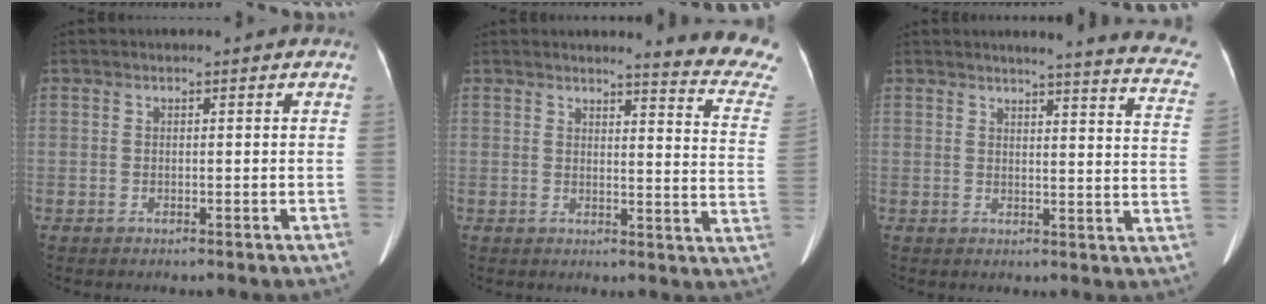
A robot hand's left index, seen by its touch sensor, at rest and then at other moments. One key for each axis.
{"total": 12.2, "fx": 11.8, "fy": -1.1, "fz": 2.8, "tx": -0.020, "ty": -0.119, "tz": 0.103}
{"total": 14.3, "fx": 12.8, "fy": 0.3, "fz": 6.2, "tx": -0.061, "ty": -0.074, "tz": 0.116}